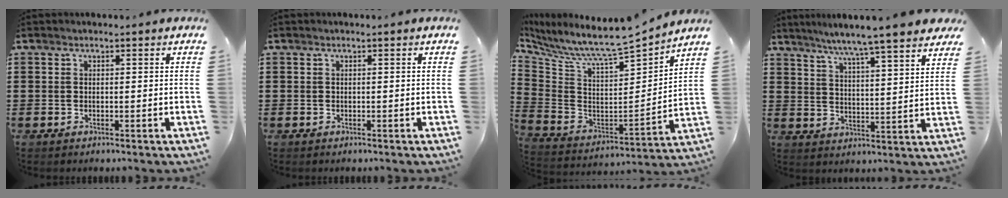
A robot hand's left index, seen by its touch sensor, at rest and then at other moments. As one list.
[{"total": 0.0}, {"total": 6.4, "force": [5.9, 0.3, 2.5], "torque": [-0.082, -0.068, 0.090]}, {"total": 6.0, "force": [5.4, -1.0, 2.4], "torque": [-0.067, -0.037, 0.088]}]